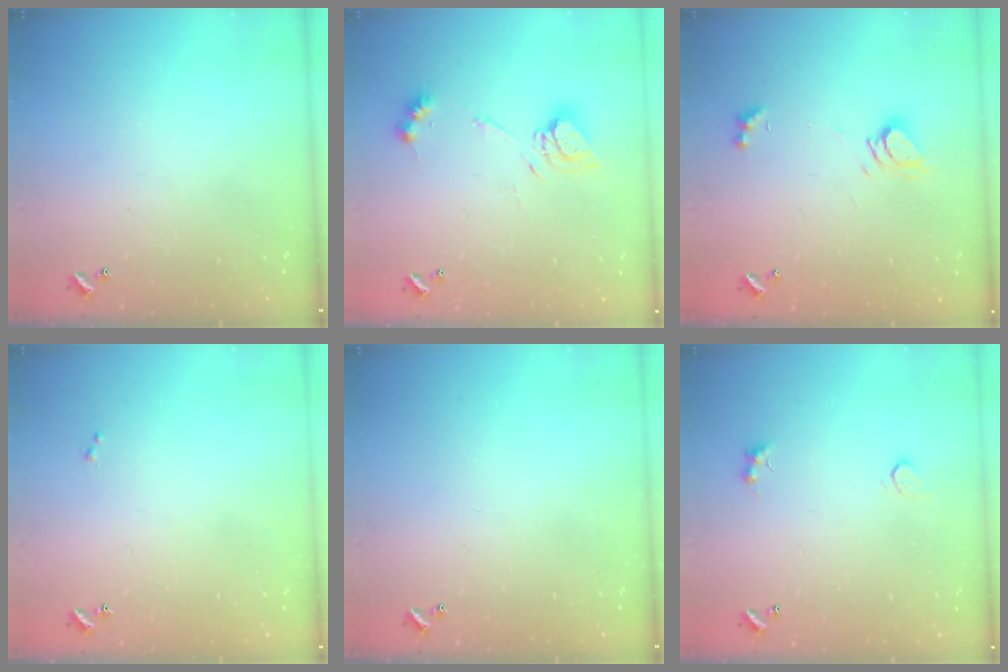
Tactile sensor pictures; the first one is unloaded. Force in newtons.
{"total": 10.2, "press": 10.1, "slide": 1.1}
{"total": 6.3, "press": 6.2, "slide": 1.0}
{"total": 0.0}
{"total": 0.0}
{"total": 2.8, "press": 2.7, "slide": 0.8}